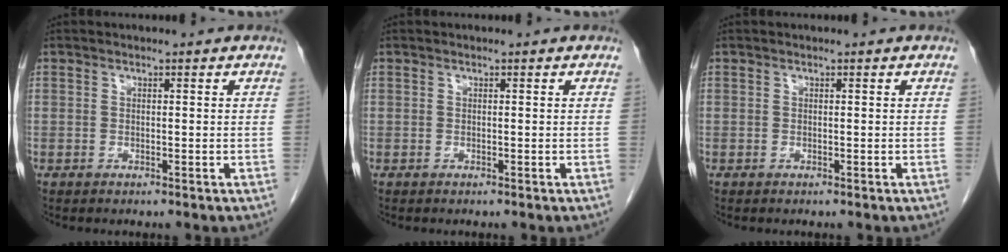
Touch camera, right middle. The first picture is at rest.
{"total": 0.0}
{"total": 0.0}